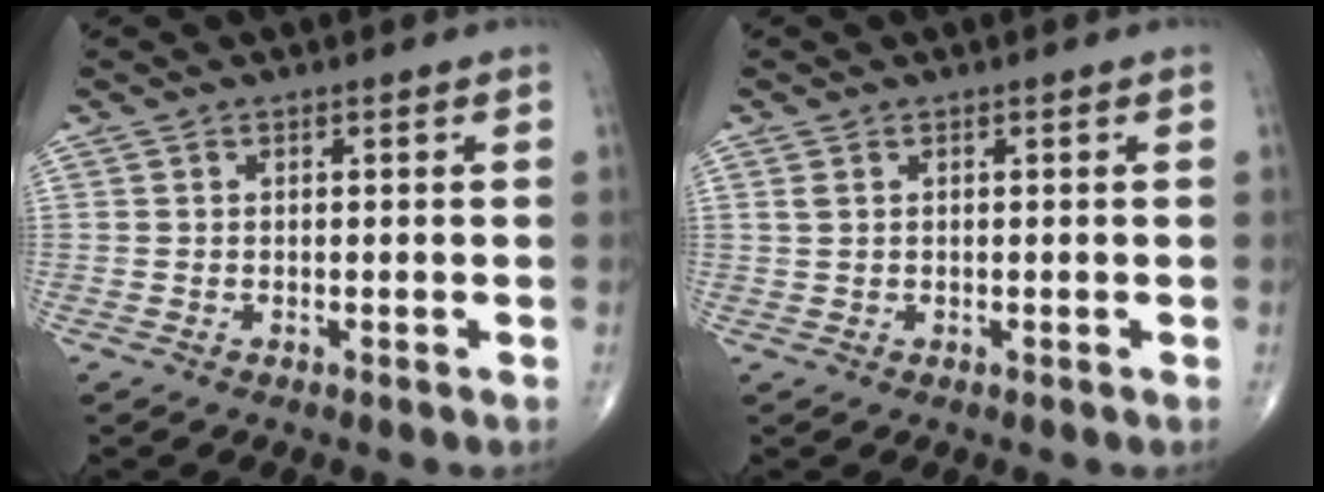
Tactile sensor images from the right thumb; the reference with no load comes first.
{"total": 1.2, "force": [0.5, 0.8, 0.7], "torque": [-0.016, 0.005, 0.013]}